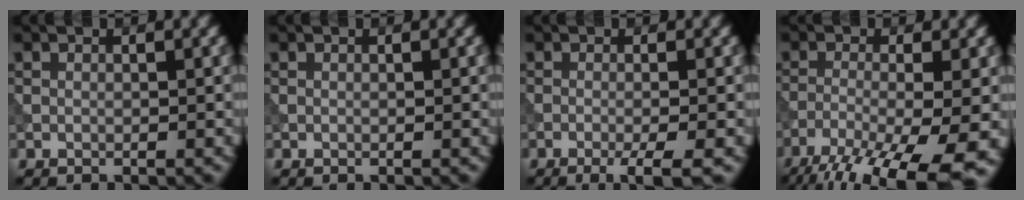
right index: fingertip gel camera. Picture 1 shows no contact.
{"total": 0.0}
{"total": 3.6, "force": [-1.6, 0.6, 3.2], "torque": [-0.047, -0.002, -0.033]}
{"total": 11.7, "force": [-7.4, 2.8, 8.6], "torque": [-0.152, -0.028, -0.115]}